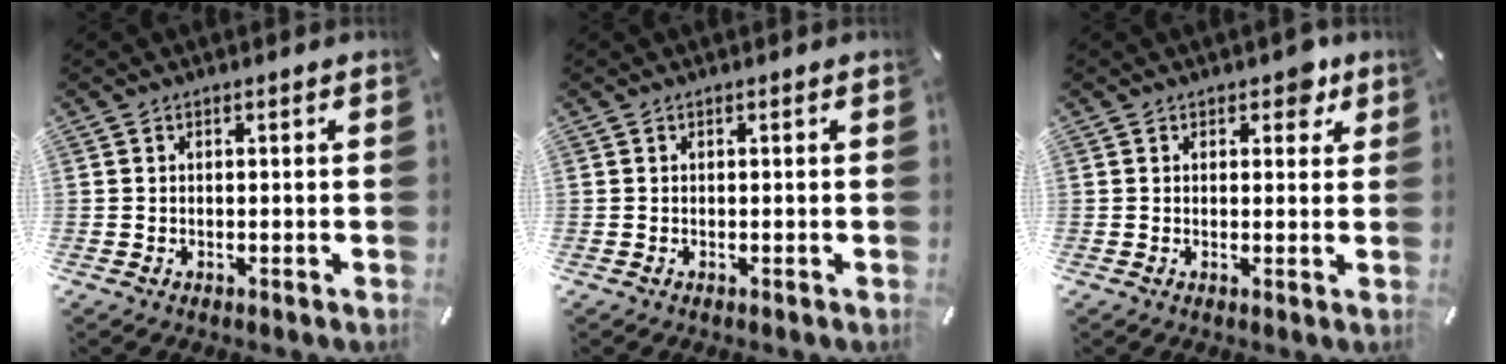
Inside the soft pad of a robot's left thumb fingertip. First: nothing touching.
{"total": 0.0}
{"total": 4.2, "force": [2.4, 2.5, 2.4], "torque": [-0.014, -0.004, 0.034]}